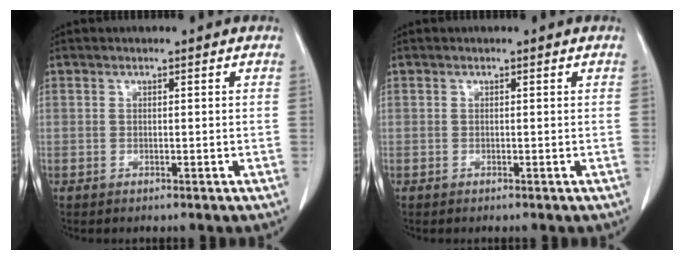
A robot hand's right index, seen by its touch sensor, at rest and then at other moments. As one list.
[{"total": 0.0}]